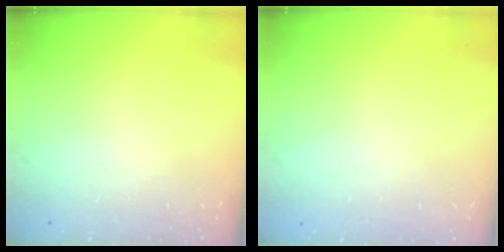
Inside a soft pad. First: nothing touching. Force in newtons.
{"total": 0.0}